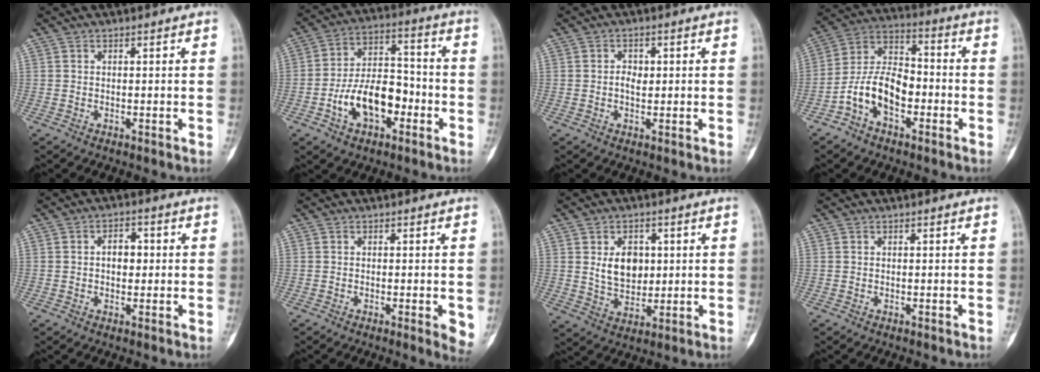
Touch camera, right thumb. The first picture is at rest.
{"total": 13.6, "force": [-4.7, 8.1, 9.9], "torque": [-0.150, 0.047, -0.082]}
{"total": 2.5, "force": [0.1, 1.8, 1.8], "torque": [-0.025, 0.002, -0.001]}
{"total": 12.1, "force": [-4.3, 7.2, 8.6], "torque": [-0.148, 0.049, -0.087]}
{"total": 4.3, "force": [0.3, 2.9, 3.1], "torque": [-0.036, 0.012, 0.001]}
{"total": 3.5, "force": [-0.8, 0.8, 3.3], "torque": [-0.042, -0.009, -0.012]}
{"total": 8.3, "force": [1.8, 5.9, 5.6], "torque": [-0.062, -0.014, 0.040]}
{"total": 0.0}